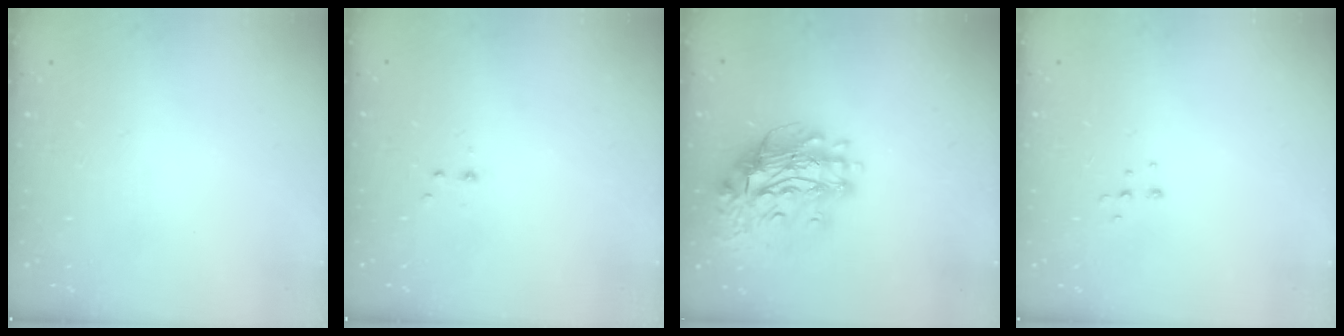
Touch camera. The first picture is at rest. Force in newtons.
{"total": 2.2, "press": 1.9, "slide": 1.0}
{"total": 16.0, "press": 15.9, "slide": 2.1}
{"total": 5.1, "press": 5.0, "slide": 0.4}